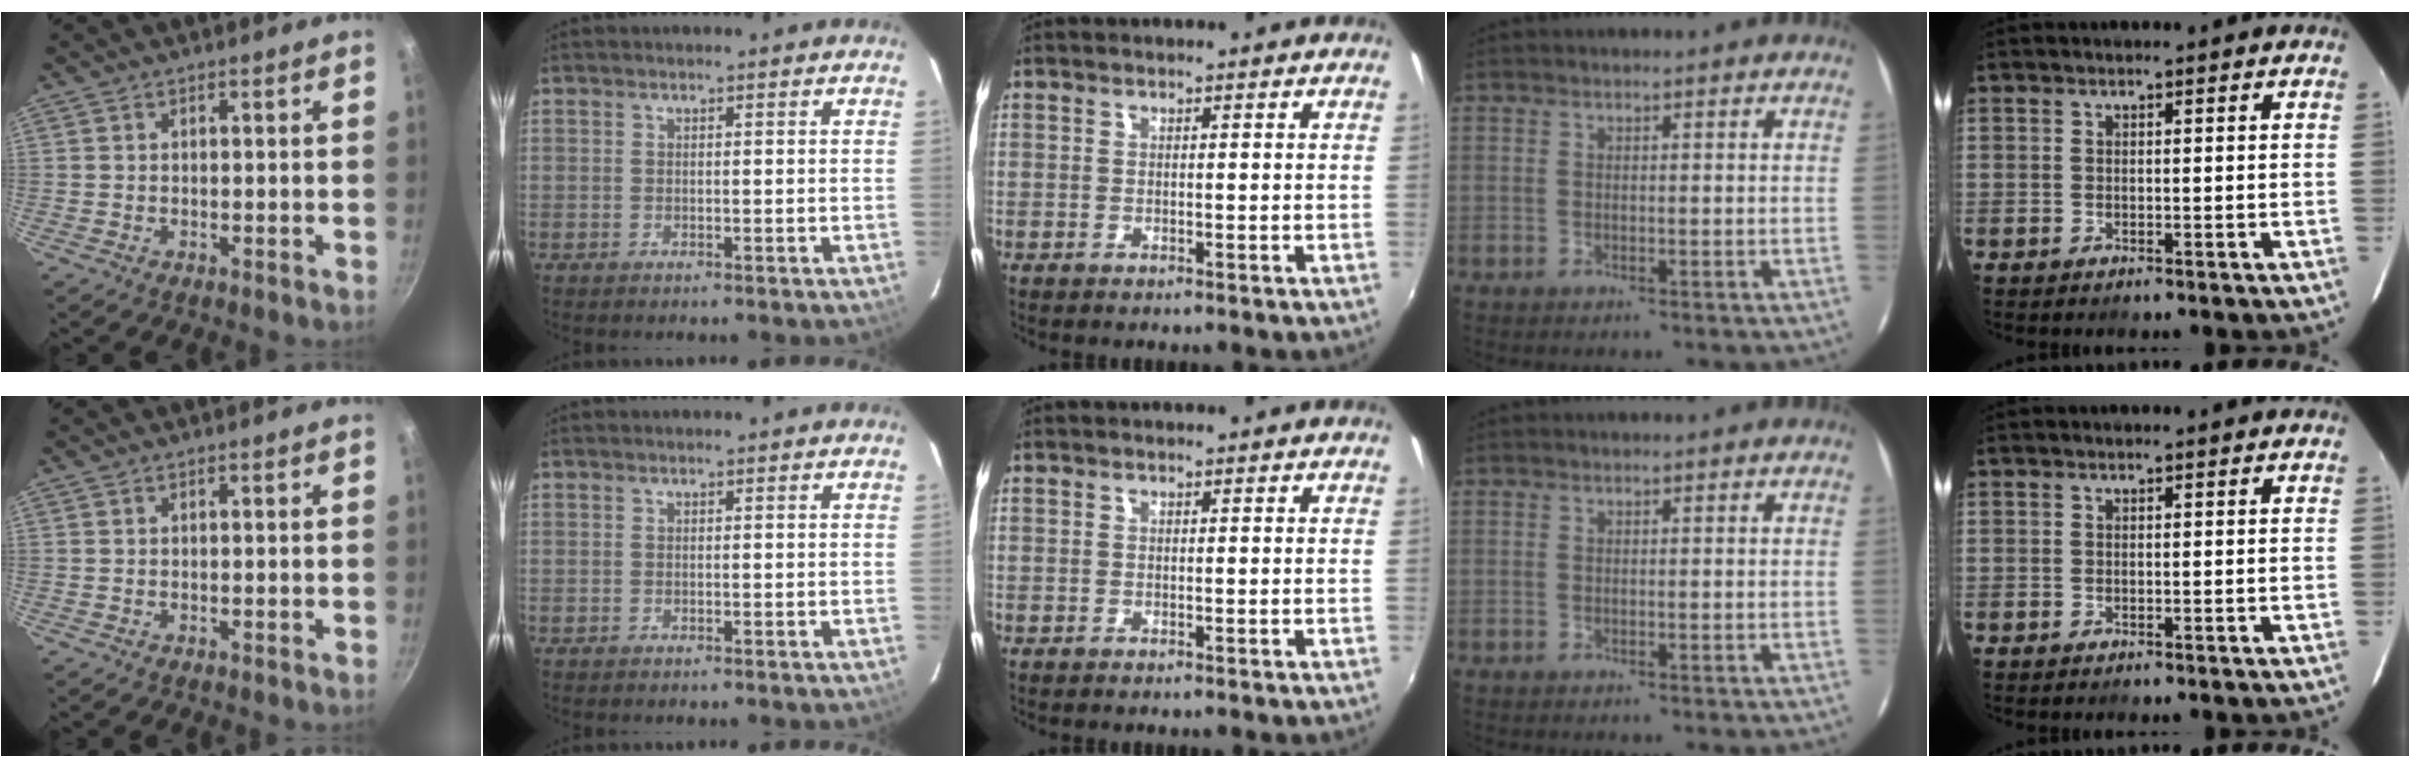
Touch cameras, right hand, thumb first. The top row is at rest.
{}